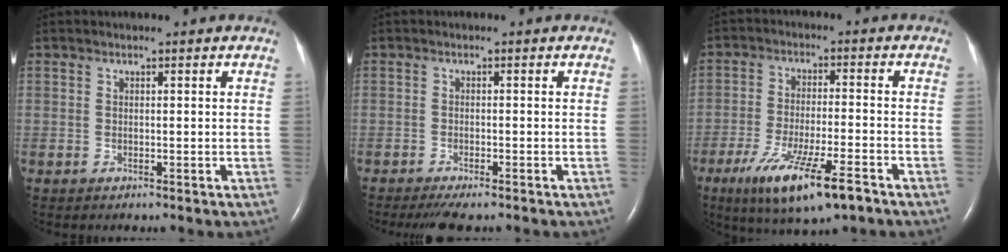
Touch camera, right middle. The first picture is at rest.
{"total": 5.3, "force": [-4.4, 0.9, 2.9], "torque": [-0.040, -0.012, -0.064]}
{"total": 12.6, "force": [-7.6, 2.0, 9.9], "torque": [-0.184, -0.029, -0.121]}